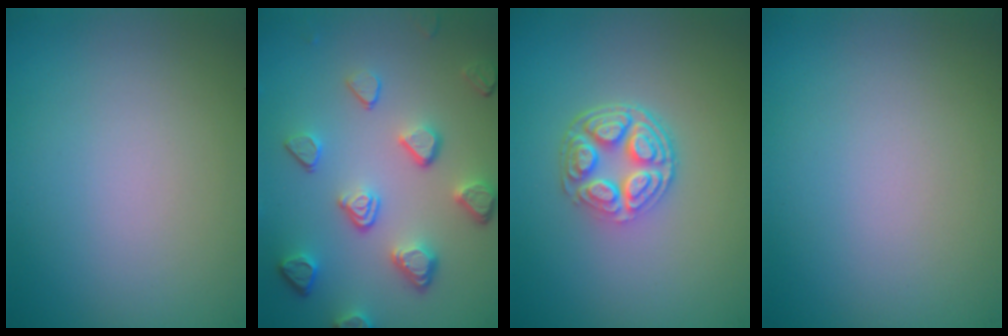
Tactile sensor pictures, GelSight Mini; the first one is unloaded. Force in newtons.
{"total": 5.0, "press": 3.8, "slide": 3.3}
{"total": 4.8, "press": 3.4, "slide": 3.4}
{"total": 0.0}